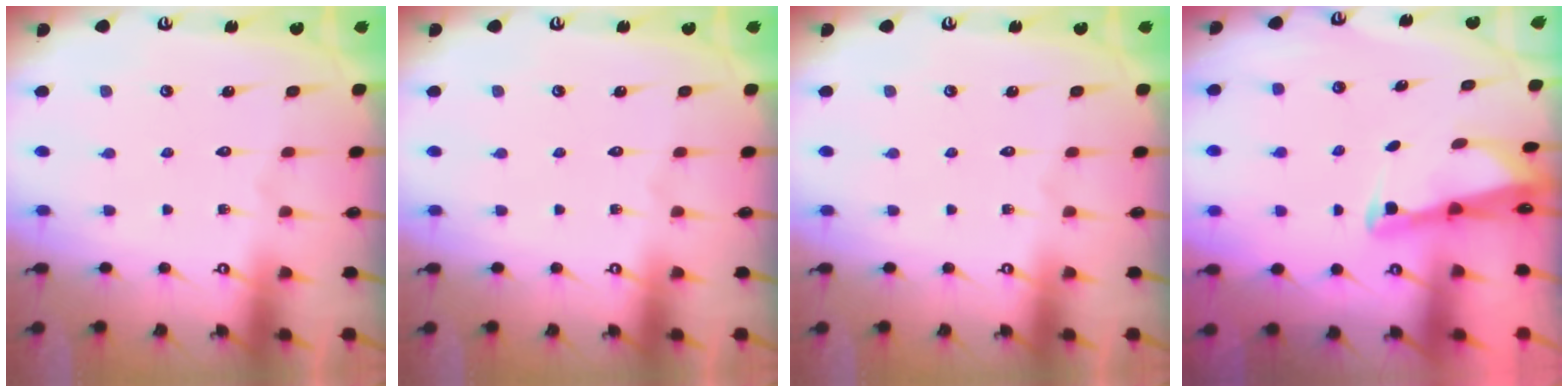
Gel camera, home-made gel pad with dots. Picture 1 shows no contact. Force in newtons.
{"total": 0.0}
{"total": 0.0}
{"total": 2.4, "press": 2.4, "slide": 0.2}